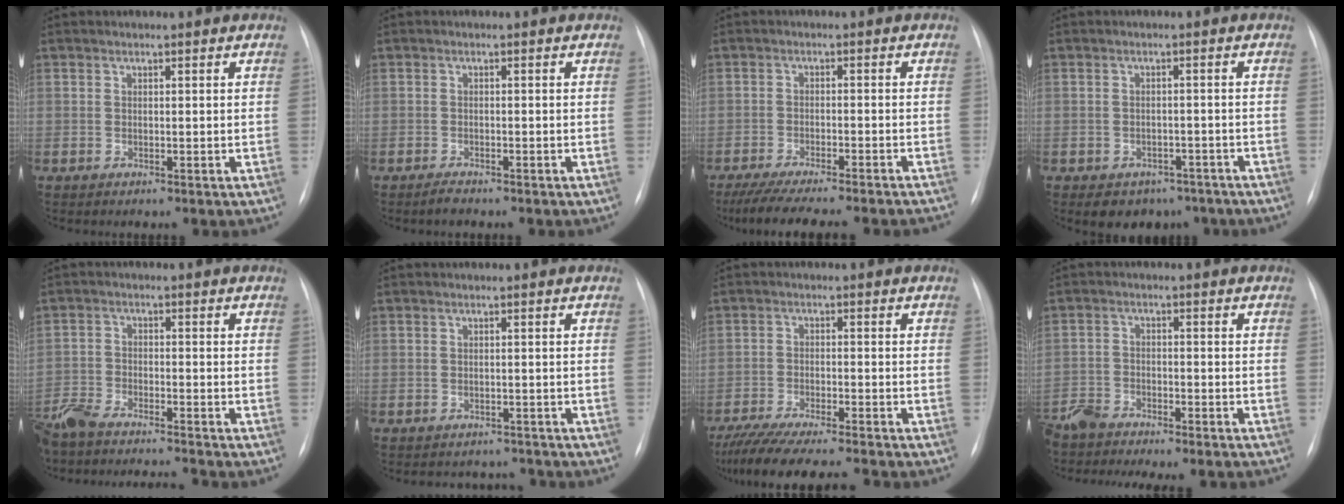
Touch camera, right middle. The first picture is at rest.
{"total": 1.4, "force": [-1.3, 0.3, 0.6], "torque": [-0.018, -0.004, -0.020]}
{"total": 16.8, "force": [-15.0, 1.4, 7.4], "torque": [-0.110, -0.027, -0.207]}
{"total": 6.1, "force": [-4.4, 4.0, 1.4], "torque": [-0.006, 0.016, -0.052]}
{"total": 11.3, "force": [-10.5, 0.6, 4.1], "torque": [-0.073, -0.005, -0.177]}
{"total": 4.3, "force": [-4.0, 1.6, -0.4], "torque": [0.009, 0.012, -0.047]}
{"total": 12.9, "force": [-11.4, 0.4, 6.2], "torque": [-0.094, -0.024, -0.178]}
{"total": 10.2, "force": [-9.6, 1.2, 3.1], "torque": [-0.042, 0.005, -0.148]}